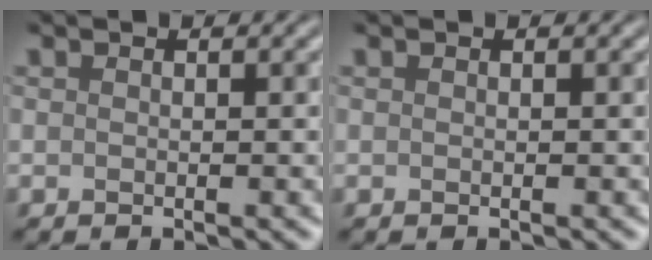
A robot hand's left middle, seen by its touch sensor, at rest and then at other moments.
{"total": 0.0}